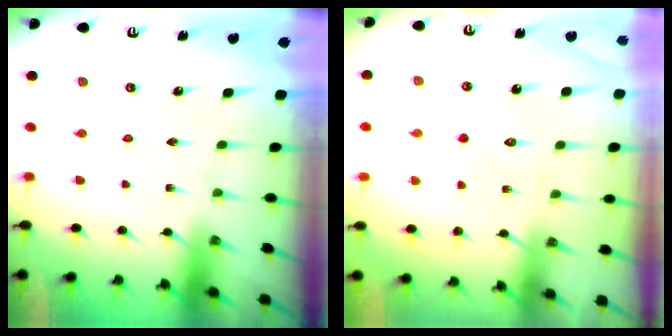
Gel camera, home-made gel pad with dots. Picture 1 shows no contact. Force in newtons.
{"total": 7.6, "press": 7.6, "slide": 0.7}